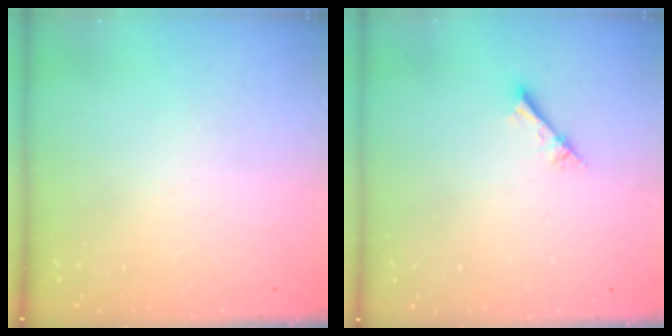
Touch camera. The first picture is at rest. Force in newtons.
{"total": 2.4, "press": 2.4, "slide": 0.3}